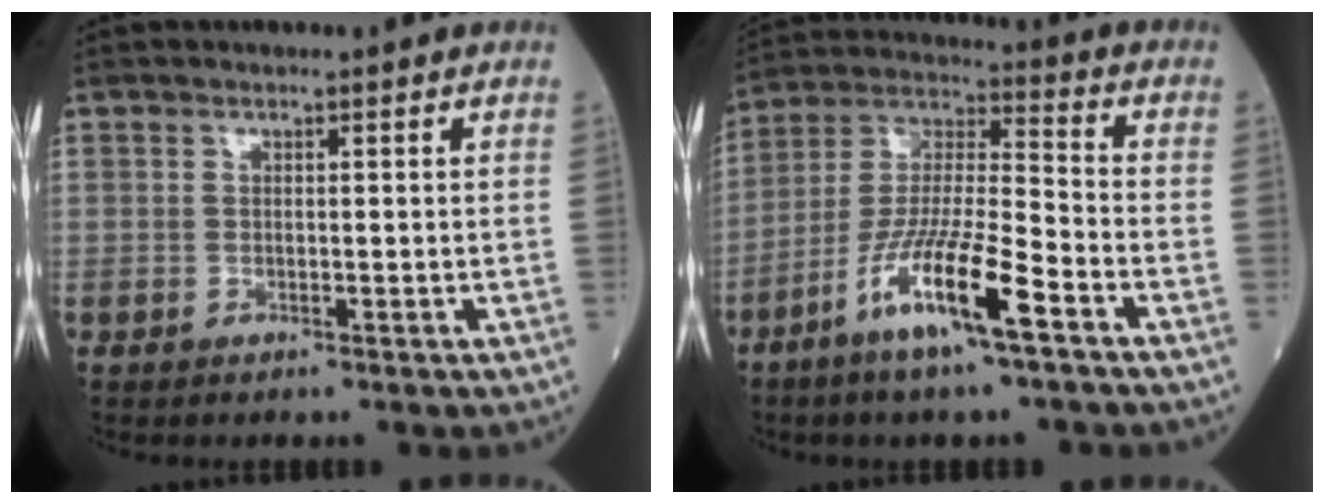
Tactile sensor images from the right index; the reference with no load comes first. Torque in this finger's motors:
{"motor_torque": [1.30, -0.84, 0.47, 0.21]}